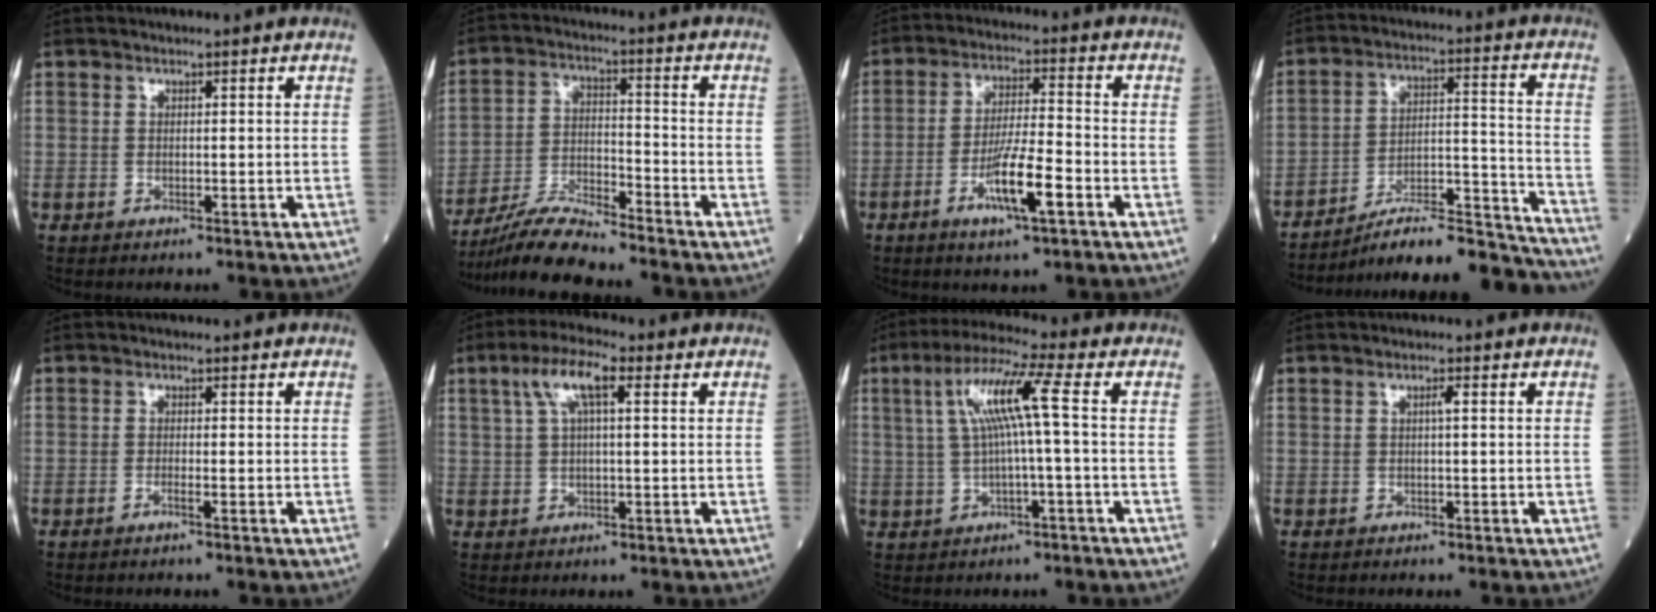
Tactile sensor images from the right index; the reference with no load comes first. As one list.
[{"total": 9.5, "force": [-8.9, 0.1, 3.3], "torque": [-0.063, -0.011, -0.168]}, {"total": 9.0, "force": [-3.9, 0.8, 8.0], "torque": [-0.151, -0.008, -0.069]}, {"total": 19.0, "force": [-18.1, 1.0, 5.8], "torque": [-0.066, 0.033, -0.277]}, {"total": 0.9, "force": [-0.6, -0.1, 0.7], "torque": [-0.017, -0.001, -0.012]}, {"total": 6.5, "force": [2.6, 1.5, 5.7], "torque": [-0.118, 0.024, 0.047]}, {"total": 8.6, "force": [1.2, -0.5, 8.5], "torque": [-0.163, 0.024, 0.025]}, {"total": 0.9, "force": [0.2, 0.0, 0.9], "torque": [-0.019, 0.001, 0.001]}]